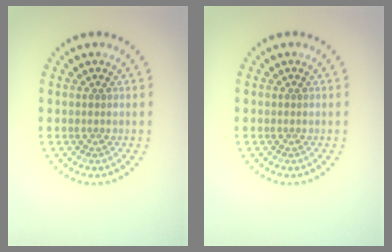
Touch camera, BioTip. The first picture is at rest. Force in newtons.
{"total": 0.0}